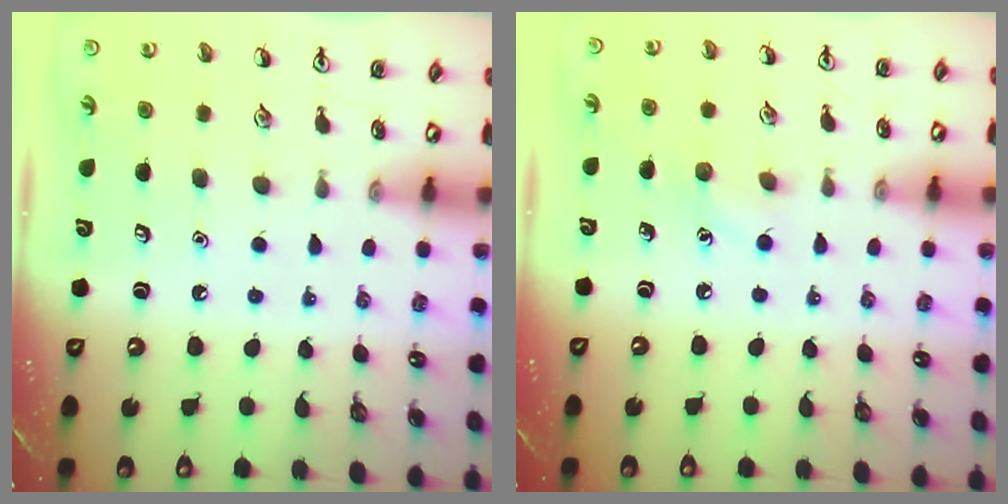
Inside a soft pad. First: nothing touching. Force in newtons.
{"total": 4.9, "press": 4.7, "slide": 1.5}